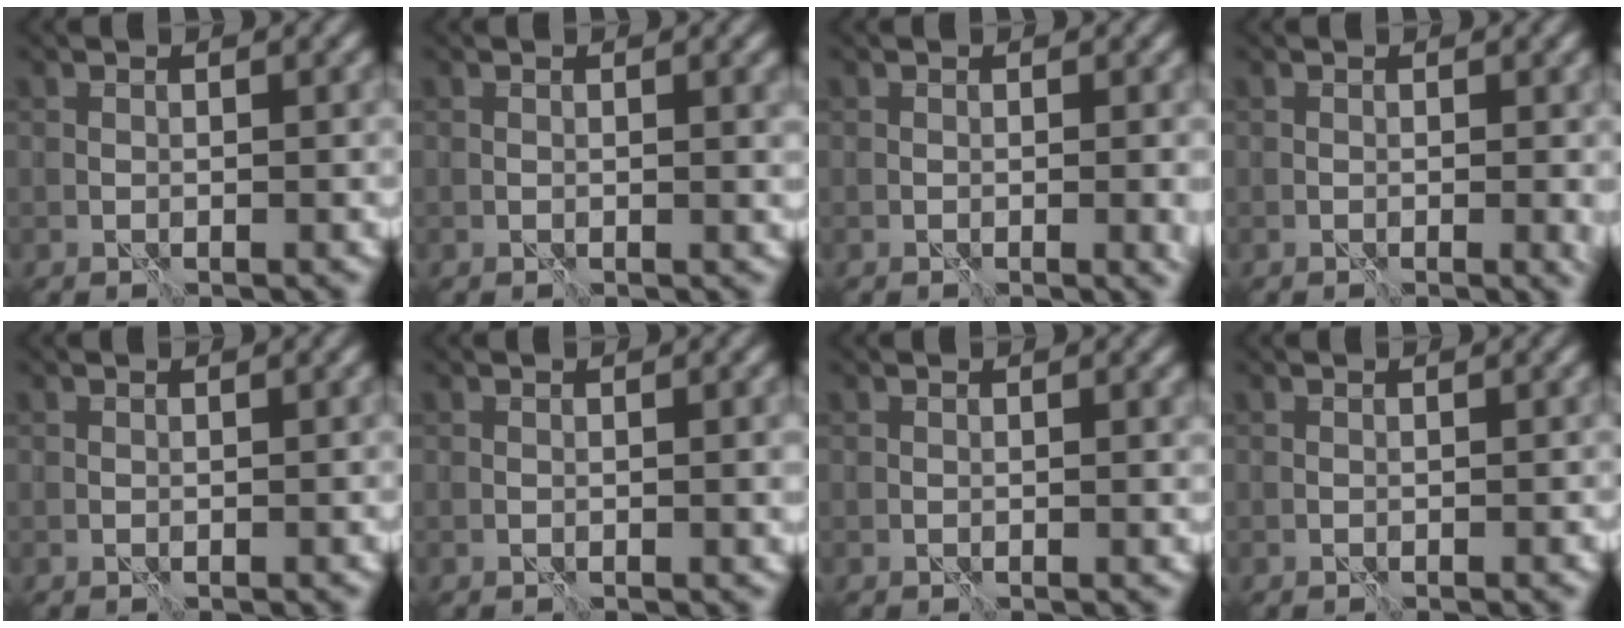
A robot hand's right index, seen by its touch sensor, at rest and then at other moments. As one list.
[{"total": 0.7, "force": [0.2, 0.1, 0.7], "torque": [-0.007, -0.002, 0.002]}, {"total": 1.6, "force": [-0.2, 0.4, 1.5], "torque": [-0.019, -0.003, -0.003]}, {"total": 1.4, "force": [-0.1, 0.3, 1.3], "torque": [-0.017, -0.004, -0.003]}, {"total": 0.0}, {"total": 0.9, "force": [0.0, 0.2, 0.9], "torque": [-0.011, -0.002, 0.000]}, {"total": 0.0}, {"total": 0.0}]